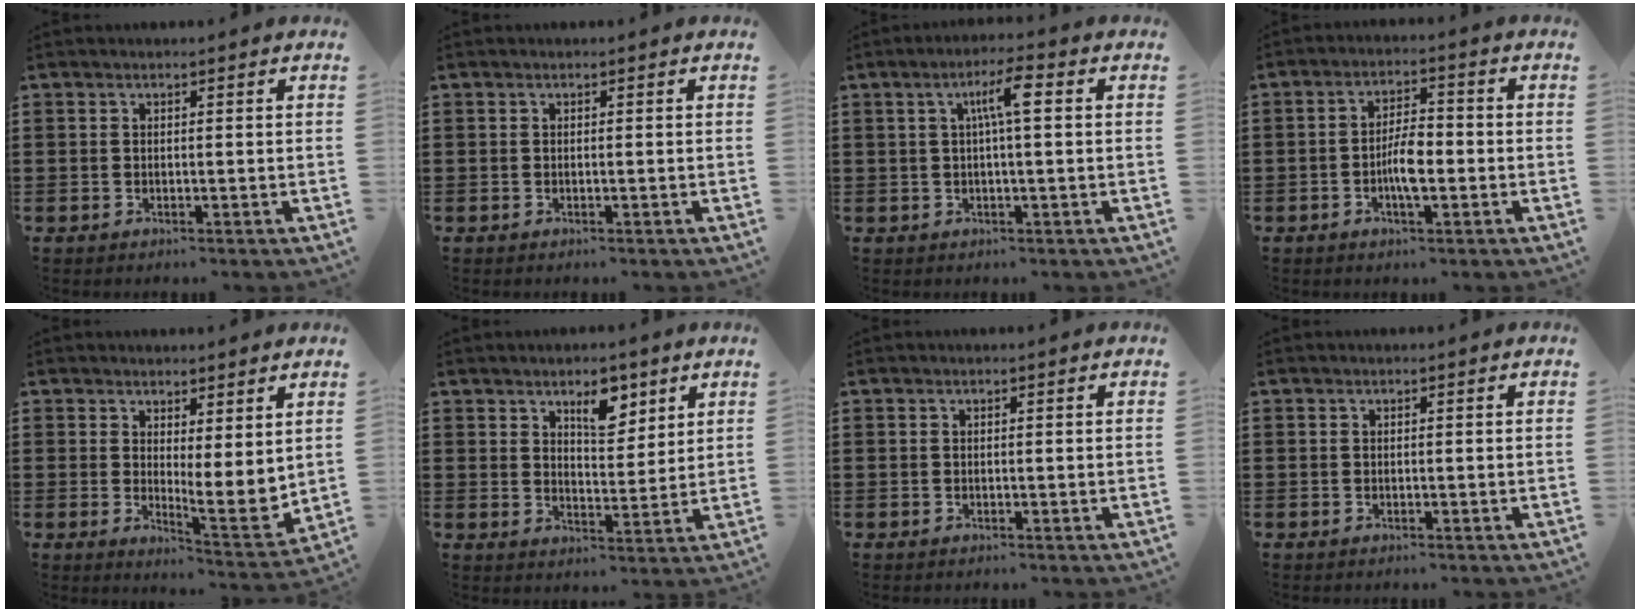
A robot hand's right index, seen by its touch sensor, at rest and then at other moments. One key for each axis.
{"total": 0.0}
{"total": 5.1, "fx": 0.9, "fy": 0.6, "fz": 4.9, "tx": -0.088, "ty": 0.004, "tz": 0.008}
{"total": 5.1, "fx": -1.3, "fy": 1.6, "fz": 4.7, "tx": -0.096, "ty": 0.003, "tz": -0.028}
{"total": 4.9, "fx": 3.0, "fy": 1.5, "fz": 3.5, "tx": -0.052, "ty": -0.031, "tz": 0.053}
{"total": 5.9, "fx": 3.8, "fy": 2.9, "fz": 3.5, "tx": -0.049, "ty": -0.002, "tz": 0.062}
{"total": 0.0}
{"total": 0.0}